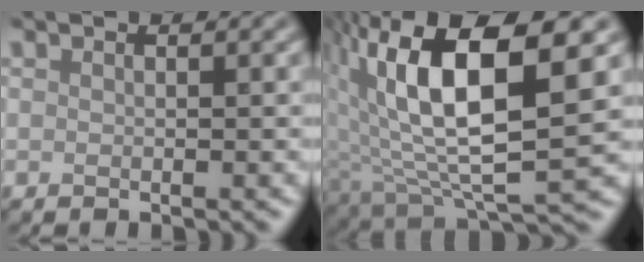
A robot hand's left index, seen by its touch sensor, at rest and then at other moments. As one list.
[{"total": 14.7, "force": [3.7, 5.4, 13.2], "torque": [-0.256, 0.009, 0.072]}]